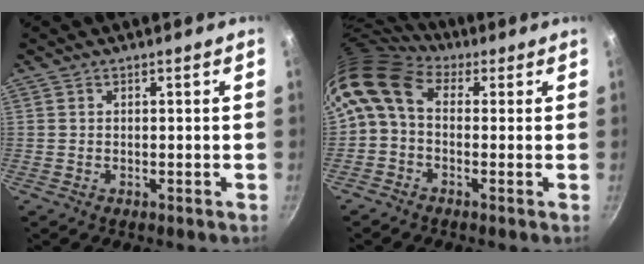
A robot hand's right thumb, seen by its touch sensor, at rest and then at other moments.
{"total": 8.8, "force": [1.3, 6.1, 6.2], "torque": [-0.118, 0.025, 0.004]}